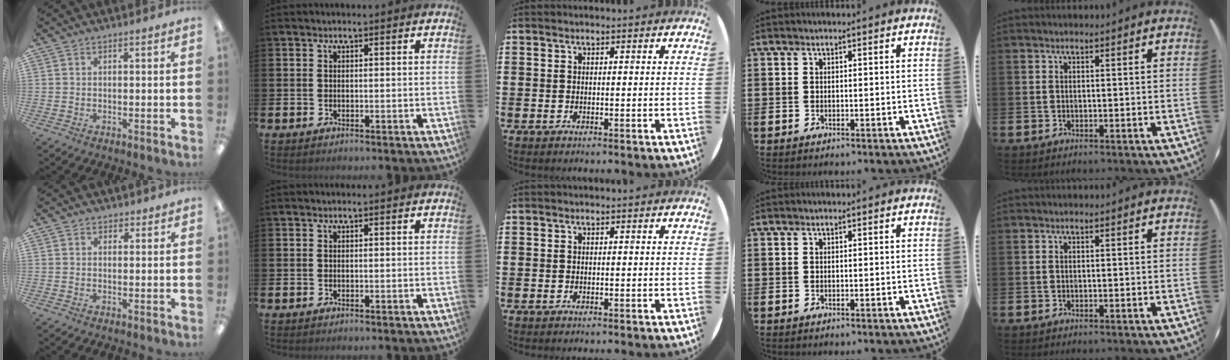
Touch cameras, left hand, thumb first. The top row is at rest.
{"thumb": {"total": 1.3, "force": [1.0, 0.9, 0.2], "torque": [0.005, -0.001, 0.016]}}